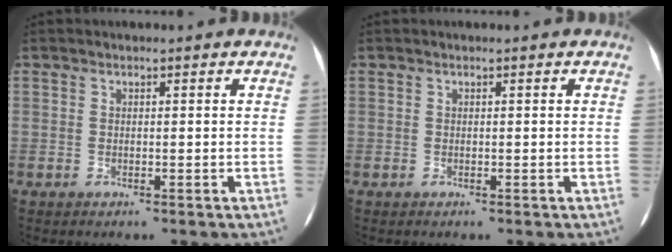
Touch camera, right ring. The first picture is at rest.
{"total": 0.0}